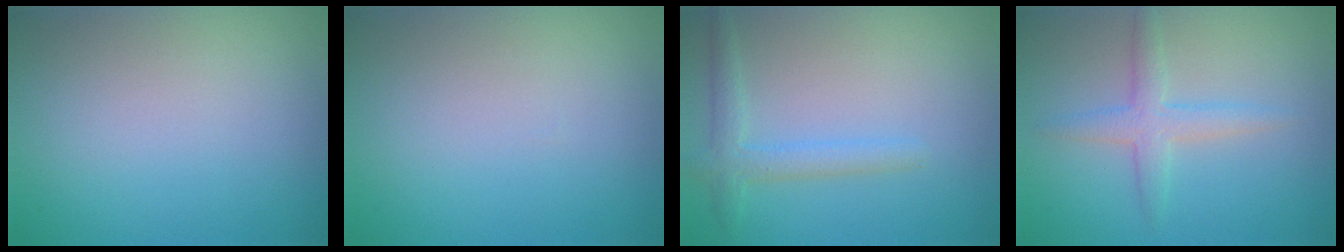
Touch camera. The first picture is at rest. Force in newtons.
{"total": 0.0}
{"total": 2.4, "press": 2.4, "slide": 0.0}
{"total": 2.7, "press": 2.7, "slide": 0.1}